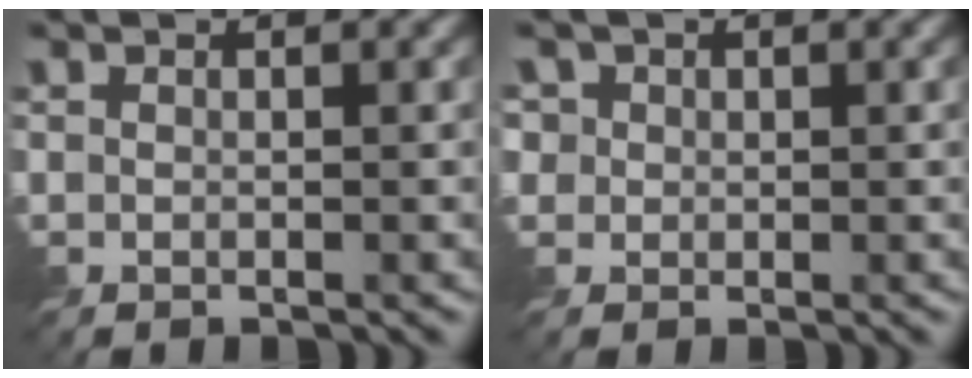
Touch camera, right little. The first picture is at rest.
{"total": 4.0, "force": [1.8, 3.2, 1.6], "torque": [-0.061, 0.004, 0.035]}